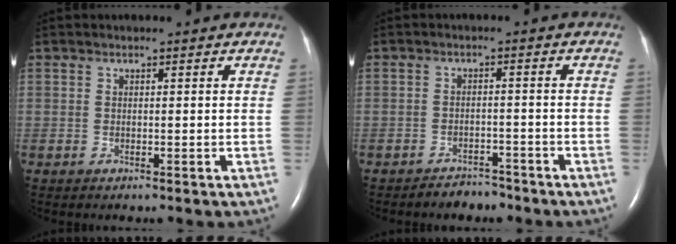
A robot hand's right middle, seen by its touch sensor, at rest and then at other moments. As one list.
[{"total": 3.2, "force": [-3.0, 1.3, 0.2], "torque": [-0.008, 0.001, -0.045]}]